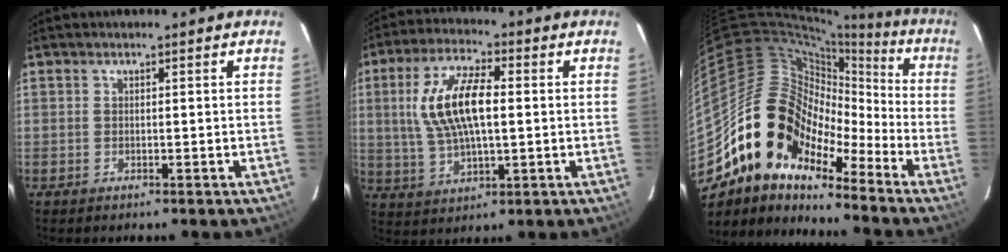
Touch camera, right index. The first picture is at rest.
{"total": 13.1, "force": [1.5, 5.3, 11.9], "torque": [-0.237, 0.012, 0.034]}
{"total": 17.4, "force": [-11.0, 10.8, 8.2], "torque": [-0.157, 0.024, -0.216]}